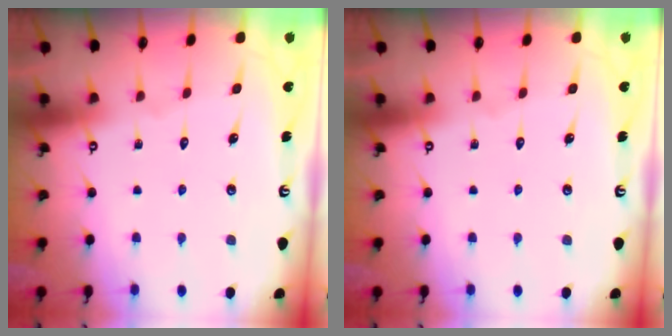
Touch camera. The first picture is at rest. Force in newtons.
{"total": 0.0}